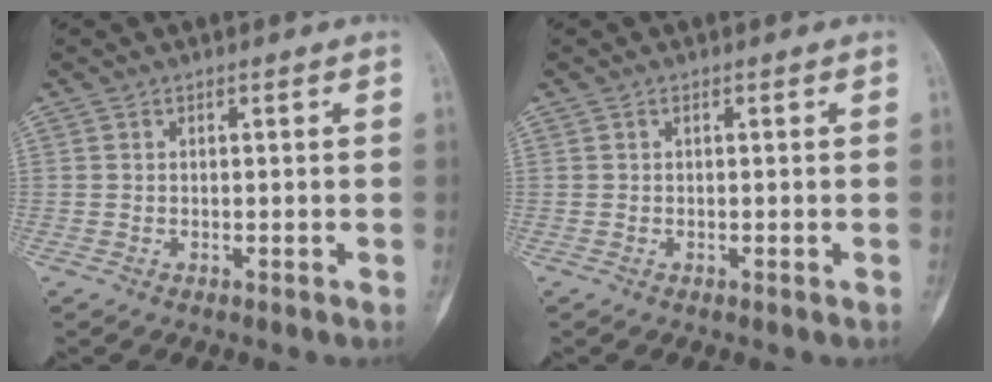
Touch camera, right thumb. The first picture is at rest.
{"total": 0.0}